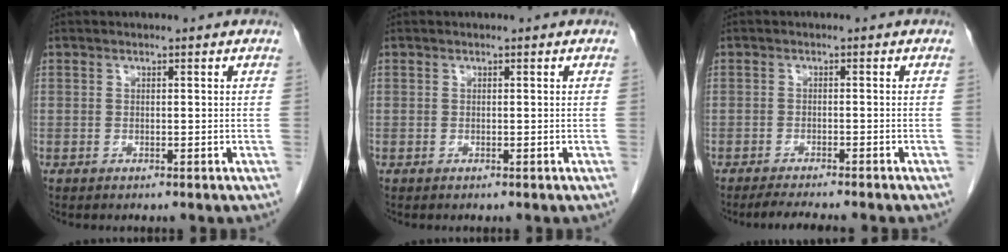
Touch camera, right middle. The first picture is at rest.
{"total": 0.0}
{"total": 5.0, "force": [-4.4, -0.1, 2.4], "torque": [-0.033, -0.013, -0.068]}